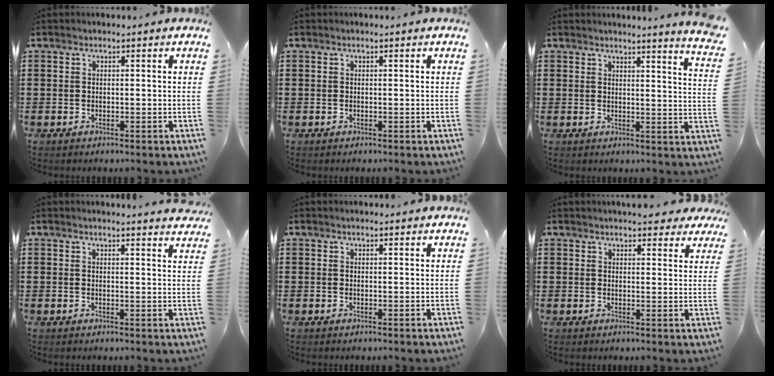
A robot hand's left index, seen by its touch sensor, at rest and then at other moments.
{"total": 0.0}
{"total": 3.6, "force": [3.3, -1.0, 1.1], "torque": [-0.027, -0.023, 0.055]}
{"total": 2.3, "force": [2.2, -0.3, 0.4], "torque": [-0.006, -0.012, 0.041]}
{"total": 0.7, "force": [0.7, 0.1, 0.1], "torque": [-0.004, 0.001, 0.013]}
{"total": 3.7, "force": [3.4, 0.9, 1.1], "torque": [-0.015, -0.011, 0.062]}